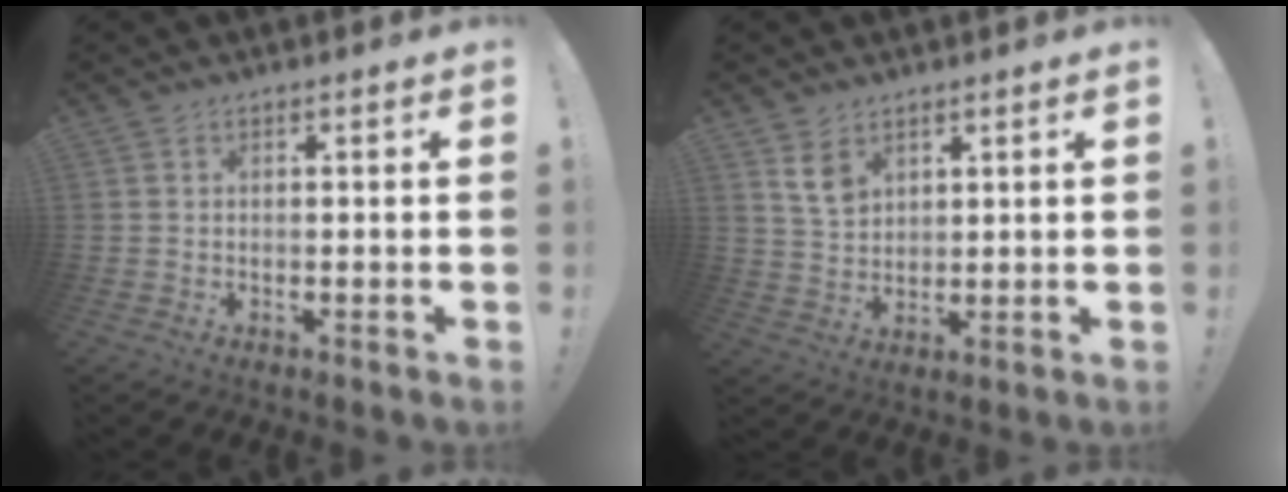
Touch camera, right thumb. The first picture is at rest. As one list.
[{"total": 6.8, "force": [4.0, 4.7, 2.9], "torque": [-0.040, -0.019, 0.077]}]